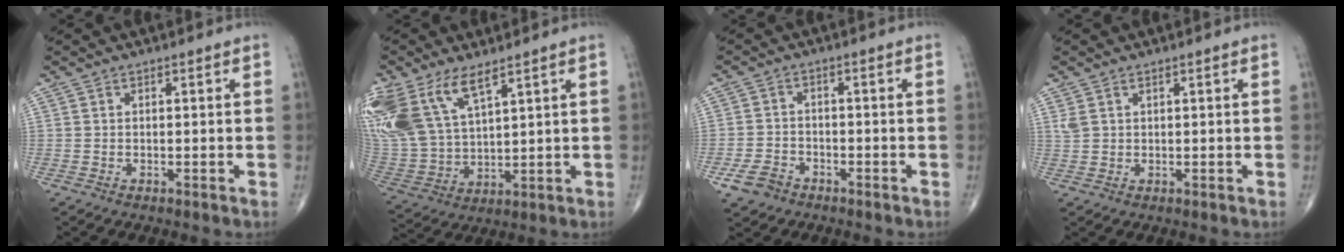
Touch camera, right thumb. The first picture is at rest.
{"total": 17.8, "force": [9.7, 8.5, 12.1], "torque": [-0.281, -0.017, 0.206]}
{"total": 4.9, "force": [-2.9, 3.4, 1.9], "torque": [-0.034, 0.014, -0.051]}
{"total": 1.8, "force": [1.0, 1.1, 1.1], "torque": [-0.022, 0.003, 0.027]}